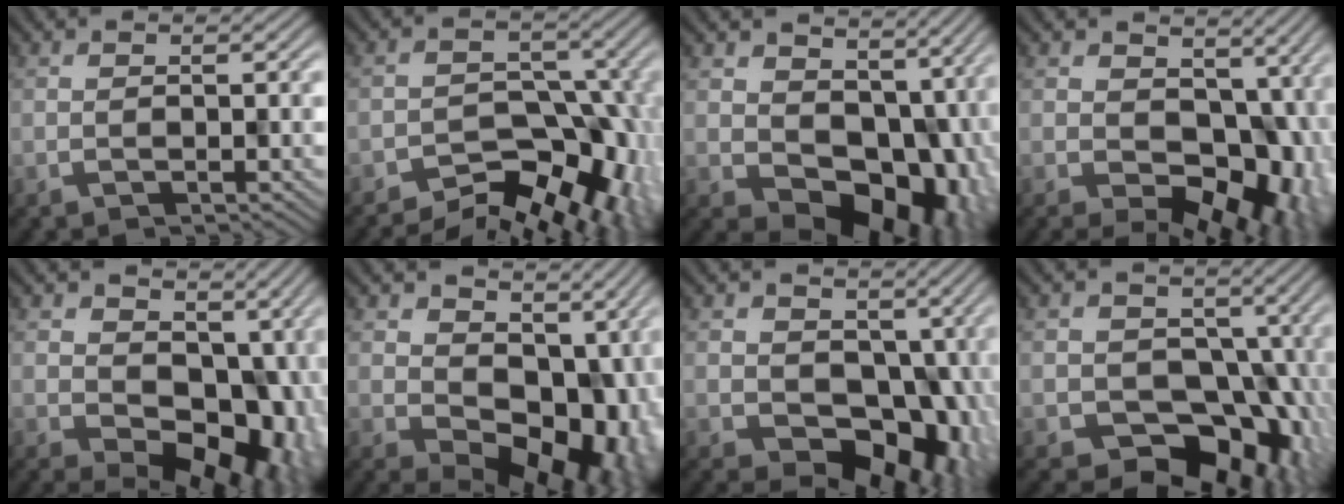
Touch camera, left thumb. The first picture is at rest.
{"total": 11.8, "force": [-7.5, 6.4, 6.5], "torque": [-0.072, 0.002, -0.096]}
{"total": 12.3, "force": [1.3, 9.0, 8.3], "torque": [-0.125, -0.042, 0.032]}
{"total": 12.4, "force": [-1.3, 8.2, 9.2], "torque": [-0.121, -0.029, -0.004]}
{"total": 13.0, "force": [0.4, 9.0, 9.4], "torque": [-0.127, -0.039, 0.025]}
{"total": 13.6, "force": [1.4, 9.5, 9.6], "torque": [-0.123, -0.043, 0.045]}
{"total": 10.5, "force": [-0.6, 7.8, 7.0], "torque": [-0.093, -0.034, 0.001]}
{"total": 11.5, "force": [-3.2, 9.3, 5.9], "torque": [-0.057, -0.010, -0.064]}